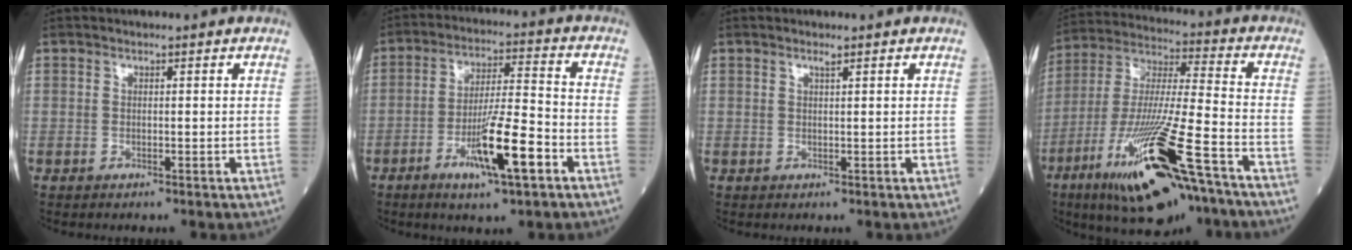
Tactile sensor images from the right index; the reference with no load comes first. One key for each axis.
{"total": 11.4, "fx": -5.0, "fy": 1.0, "fz": 10.2, "tx": -0.182, "ty": -0.009, "tz": -0.087}
{"total": 0.7, "fx": 0.5, "fy": -0.1, "fz": 0.5, "tx": -0.011, "ty": -0.002, "tz": 0.010}
{"total": 21.9, "fx": -11.9, "fy": 3.0, "fz": 18.1, "tx": -0.339, "ty": -0.041, "tz": -0.207}